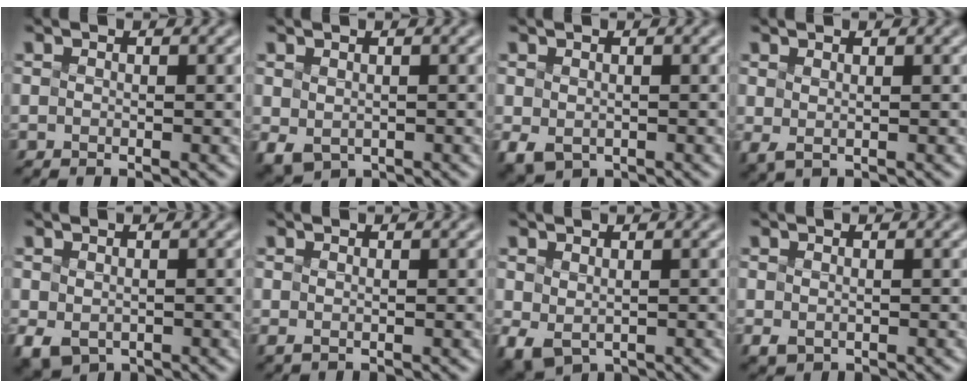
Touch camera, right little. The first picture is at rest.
{"total": 1.7, "force": [0.0, 1.3, 1.1], "torque": [-0.028, -0.009, 0.008]}
{"total": 2.0, "force": [-0.5, 1.5, 1.3], "torque": [-0.032, -0.011, -0.005]}
{"total": 1.2, "force": [0.6, 0.5, 0.9], "torque": [-0.023, -0.003, 0.016]}
{"total": 2.5, "force": [-0.8, 1.8, 1.5], "torque": [-0.035, -0.011, -0.012]}
{"total": 0.6, "force": [0.4, 0.2, 0.5], "torque": [-0.012, 0.000, 0.008]}
{"total": 2.2, "force": [0.0, 1.5, 1.6], "torque": [-0.041, -0.009, 0.006]}
{"total": 0.9, "force": [0.0, 0.7, 0.5], "torque": [-0.014, -0.004, 0.004]}